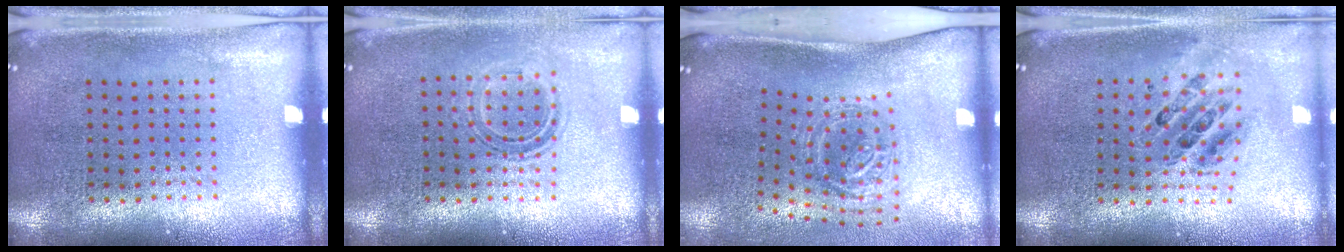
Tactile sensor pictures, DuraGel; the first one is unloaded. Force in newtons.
{"total": 1.0, "press": 0.9, "slide": 0.4}
{"total": 1.7, "press": 1.2, "slide": 1.2}
{"total": 0.8, "press": 0.7, "slide": 0.1}